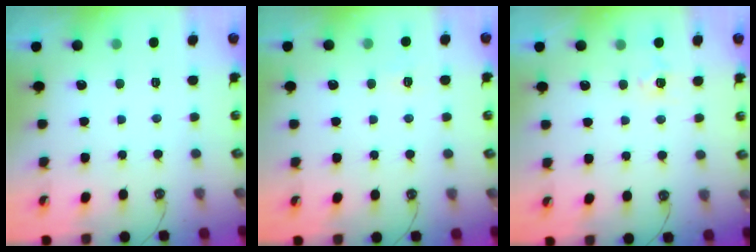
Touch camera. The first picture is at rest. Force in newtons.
{"total": 3.4, "press": 3.4, "slide": 0.5}
{"total": 3.5, "press": 3.5, "slide": 0.5}